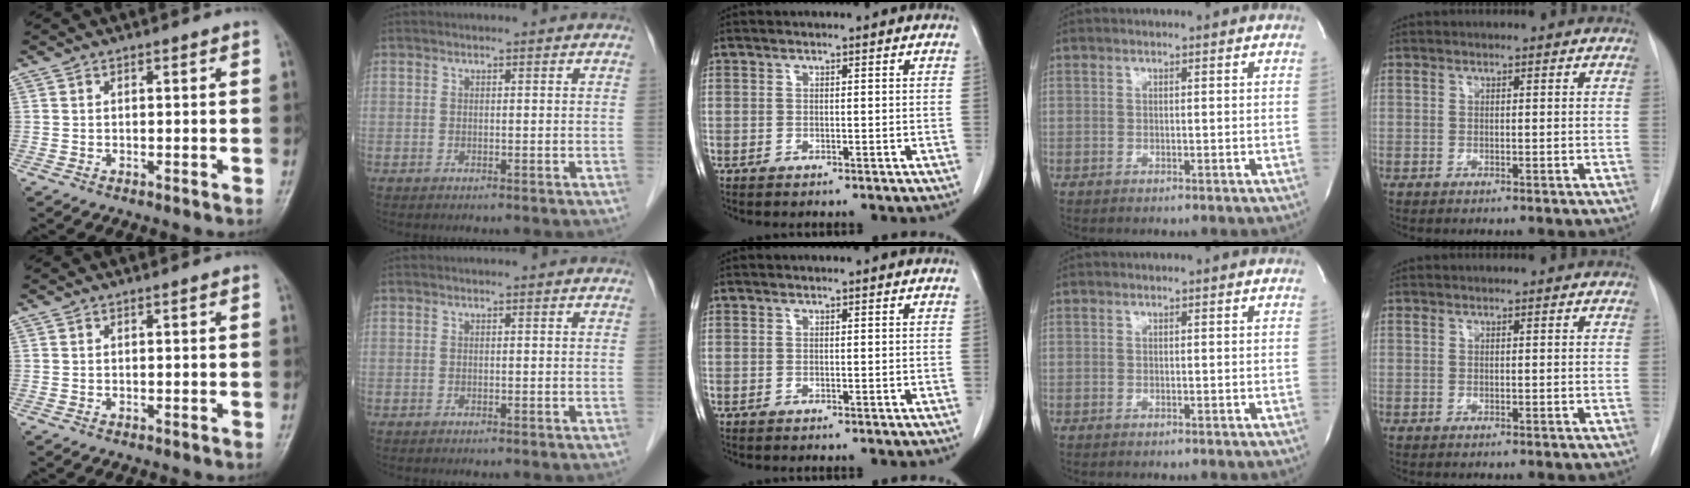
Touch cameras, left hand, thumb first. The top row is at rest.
{}